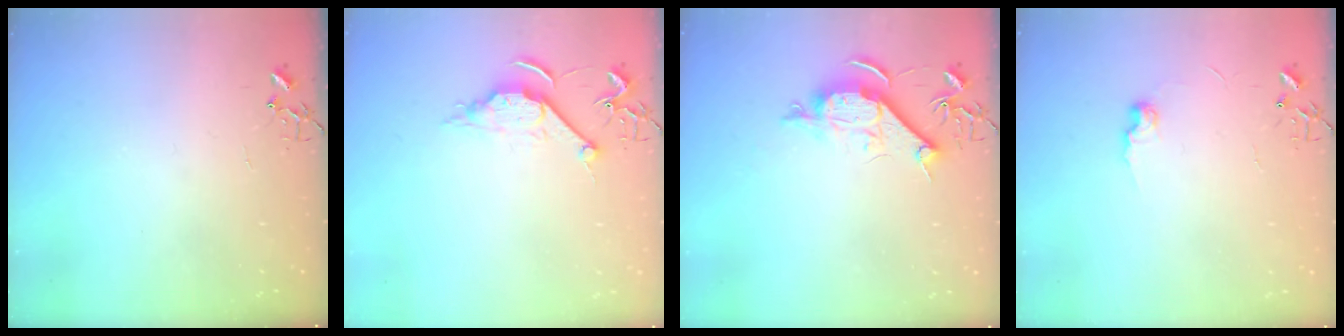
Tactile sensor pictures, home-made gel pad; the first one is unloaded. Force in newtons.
{"total": 8.4, "press": 8.4, "slide": 0.6}
{"total": 9.5, "press": 9.4, "slide": 0.8}
{"total": 6.1, "press": 6.1, "slide": 0.3}